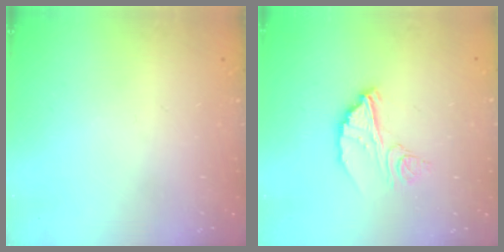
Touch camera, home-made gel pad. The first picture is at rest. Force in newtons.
{"total": 9.8, "press": 9.8, "slide": 0.8}